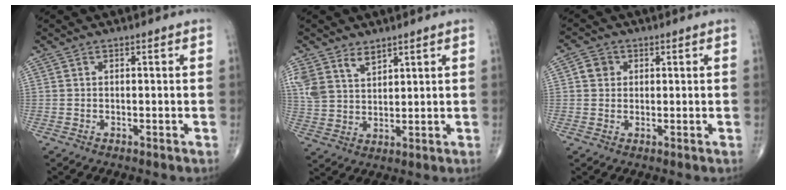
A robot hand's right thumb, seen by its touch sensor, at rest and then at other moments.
{"total": 6.9, "force": [4.5, 4.0, 3.4], "torque": [-0.054, -0.020, 0.099]}
{"total": 3.0, "force": [0.7, 2.7, 1.1], "torque": [-0.005, 0.002, 0.008]}